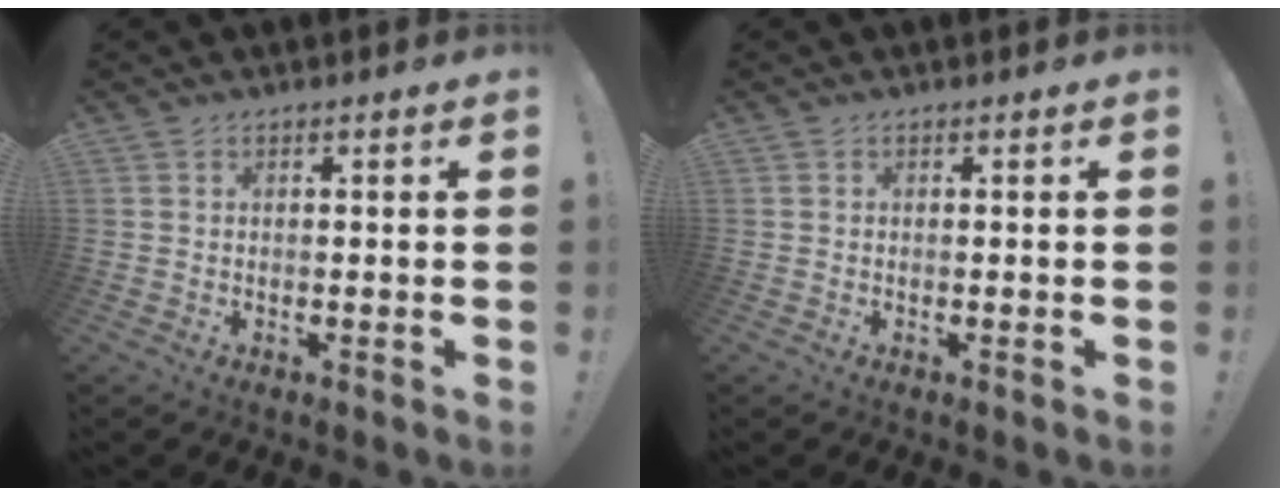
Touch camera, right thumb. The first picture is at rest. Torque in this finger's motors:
{"motor_torque": [-0.01, -0.05, 0.12, 0.01, 0.00]}